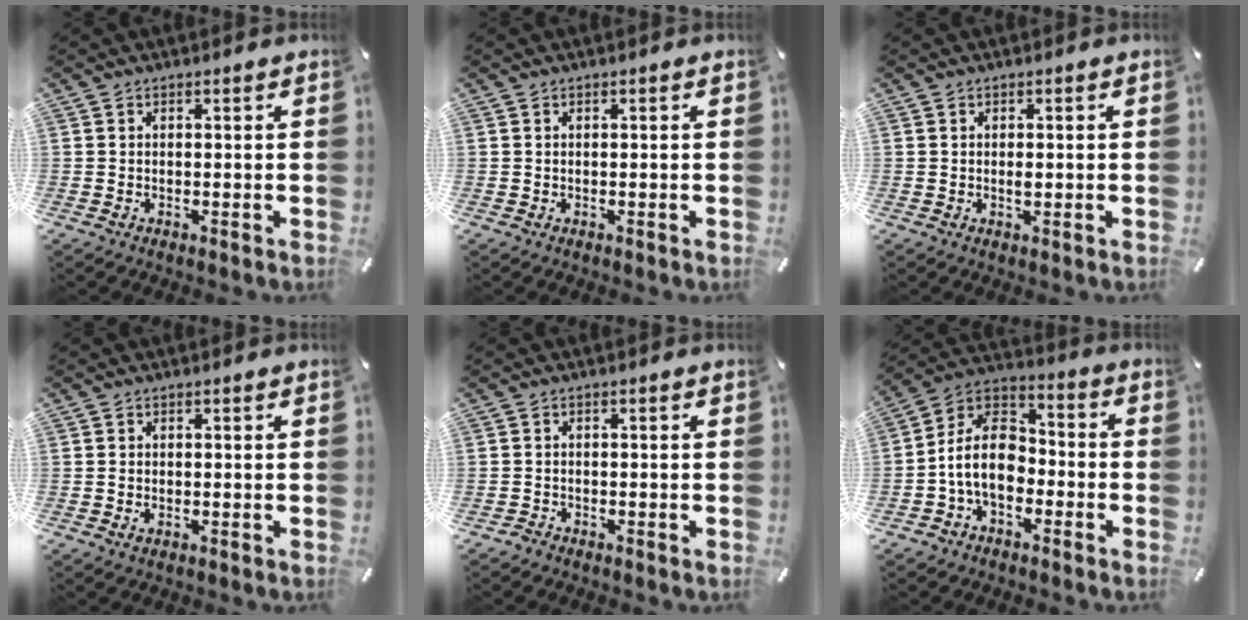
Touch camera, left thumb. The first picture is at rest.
{"total": 0.0}
{"total": 1.1, "force": [0.0, 0.5, 1.0], "torque": [-0.018, 0.000, -0.001]}
{"total": 1.0, "force": [-0.3, 0.6, 0.7], "torque": [-0.013, 0.001, -0.006]}
{"total": 1.3, "force": [-1.2, 0.4, 0.2], "torque": [-0.004, 0.006, -0.027]}
{"total": 12.4, "force": [-4.3, 8.6, 7.8], "torque": [-0.172, 0.026, -0.083]}